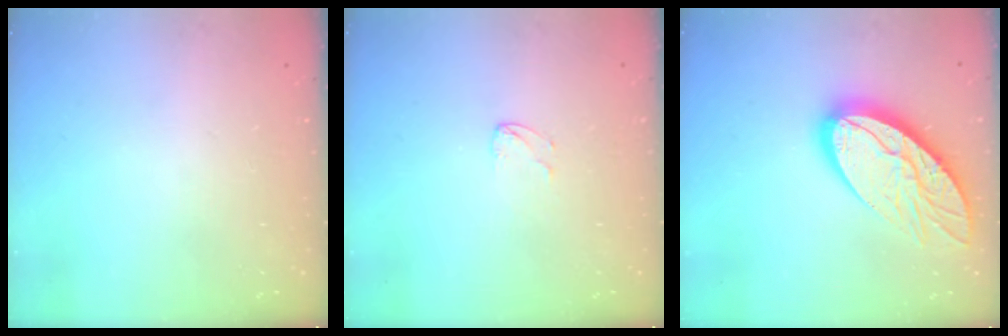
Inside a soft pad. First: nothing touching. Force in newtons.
{"total": 3.6, "press": 3.6, "slide": 0.3}
{"total": 17.2, "press": 17.2, "slide": 1.5}